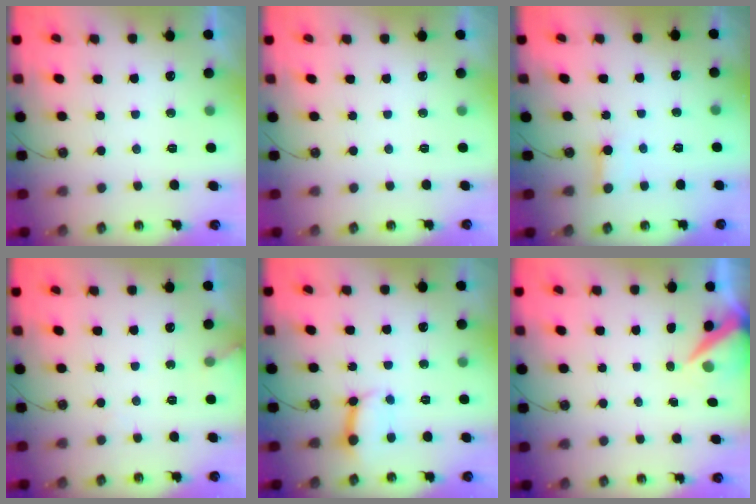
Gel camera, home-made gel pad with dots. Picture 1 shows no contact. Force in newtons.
{"total": 0.0}
{"total": 2.4, "press": 2.4, "slide": 0.0}
{"total": 5.5, "press": 5.5, "slide": 0.2}
{"total": 8.3, "press": 8.2, "slide": 1.2}
{"total": 6.0, "press": 5.9, "slide": 0.9}